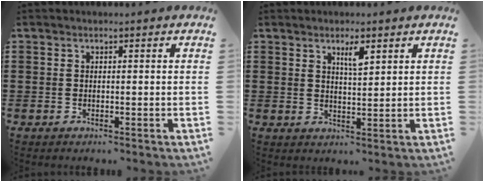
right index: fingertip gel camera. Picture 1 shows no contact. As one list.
[{"total": 3.0, "force": [1.8, 0.7, 2.3], "torque": [-0.034, -0.003, 0.026]}]